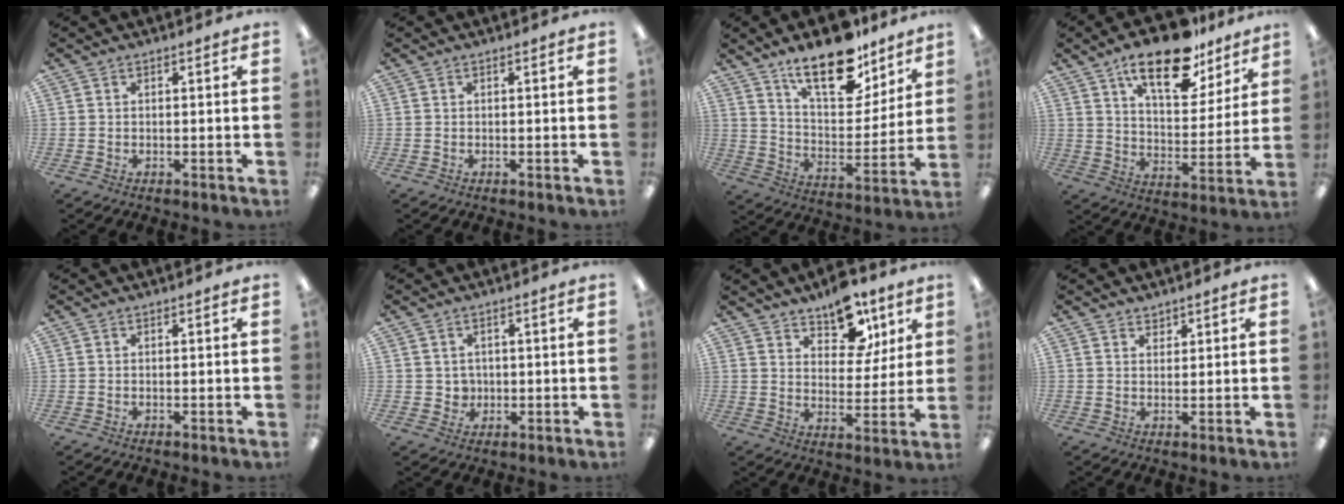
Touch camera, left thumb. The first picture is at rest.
{"total": 0.0}
{"total": 18.9, "force": [13.5, 8.2, 10.4], "torque": [-0.166, -0.080, 0.233]}
{"total": 18.5, "force": [12.6, 7.8, 11.1], "torque": [-0.176, -0.062, 0.211]}
{"total": 0.0}
{"total": 2.9, "force": [0.7, 2.8, 0.4], "torque": [-0.006, 0.002, 0.011]}
{"total": 12.0, "force": [8.7, 6.6, 5.1], "torque": [-0.061, -0.051, 0.155]}
{"total": 1.8, "force": [1.6, 0.9, 0.0], "torque": [0.008, -0.005, 0.029]}